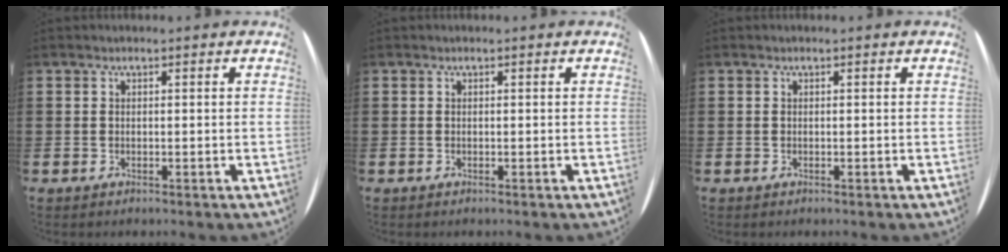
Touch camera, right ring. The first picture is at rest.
{"total": 0.0}
{"total": 0.0}